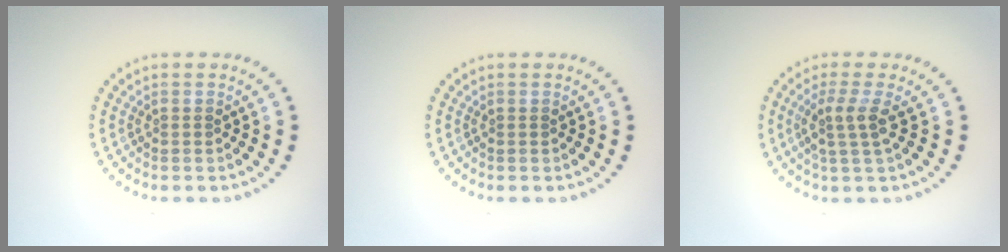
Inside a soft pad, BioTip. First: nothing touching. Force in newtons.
{"total": 0.0}
{"total": 2.6, "press": 2.0, "slide": 1.6}